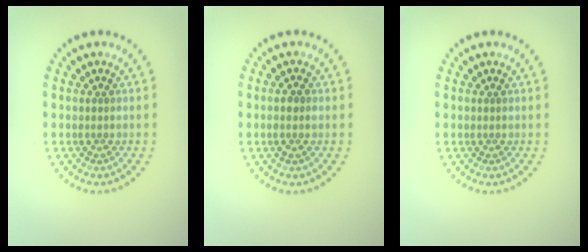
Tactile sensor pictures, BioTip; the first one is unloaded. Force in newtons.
{"total": 1.4, "press": 1.4, "slide": 0.4}
{"total": 0.0}